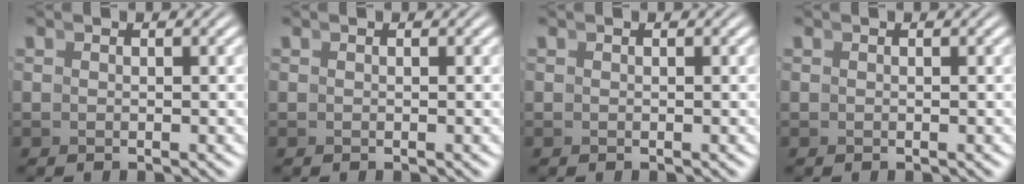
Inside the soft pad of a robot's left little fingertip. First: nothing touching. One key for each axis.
{"total": 0.0}
{"total": 0.0}
{"total": 0.0}